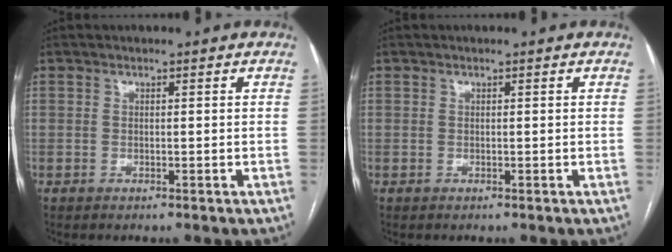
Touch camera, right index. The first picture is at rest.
{"total": 0.0}